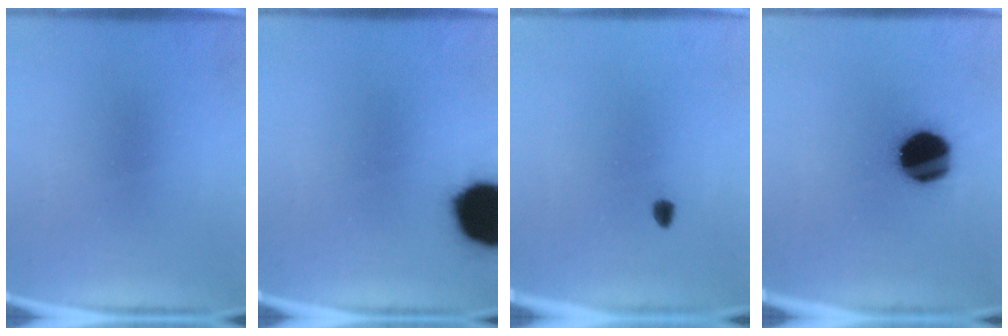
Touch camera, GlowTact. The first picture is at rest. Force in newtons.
{"total": 19.7}
{"total": 0.9}
{"total": 17.1}